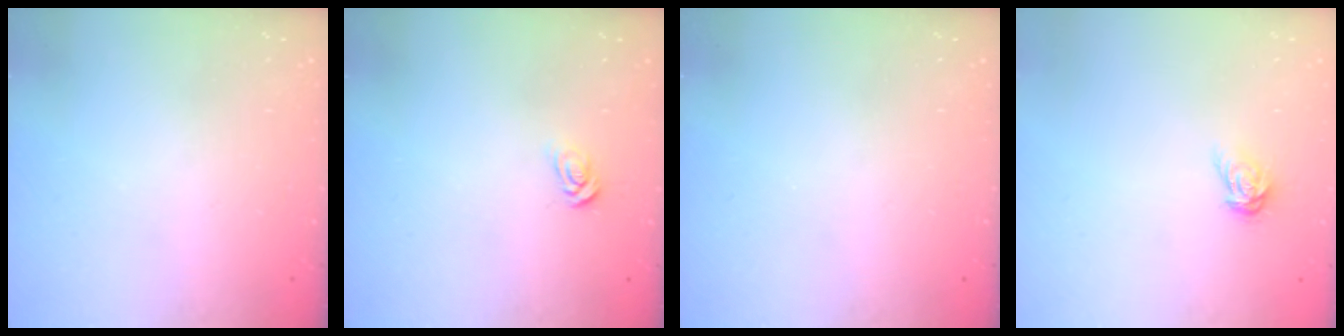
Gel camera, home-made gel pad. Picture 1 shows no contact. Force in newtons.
{"total": 3.7, "press": 3.7, "slide": 0.4}
{"total": 0.0}
{"total": 5.6, "press": 5.6, "slide": 0.7}